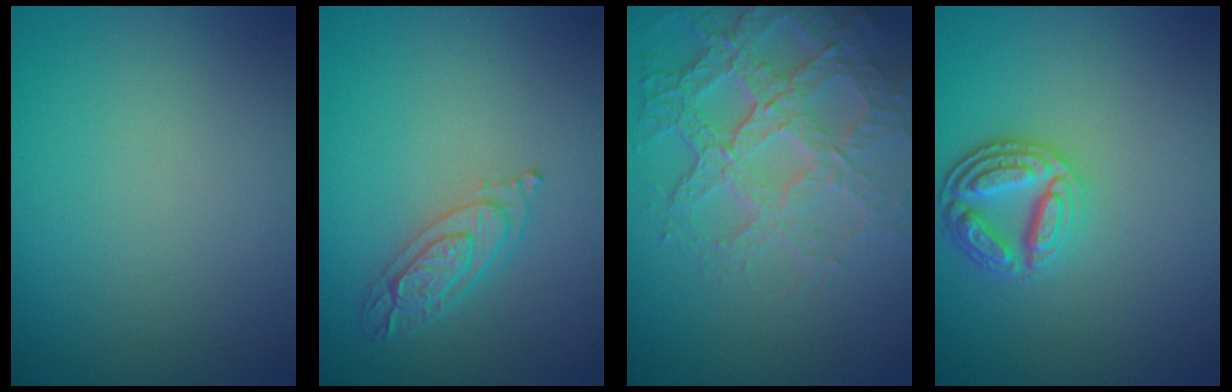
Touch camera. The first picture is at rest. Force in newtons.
{"total": 3.6, "press": 3.1, "slide": 1.8}
{"total": 7.4, "press": 5.2, "slide": 5.2}
{"total": 3.7, "press": 3.3, "slide": 1.7}